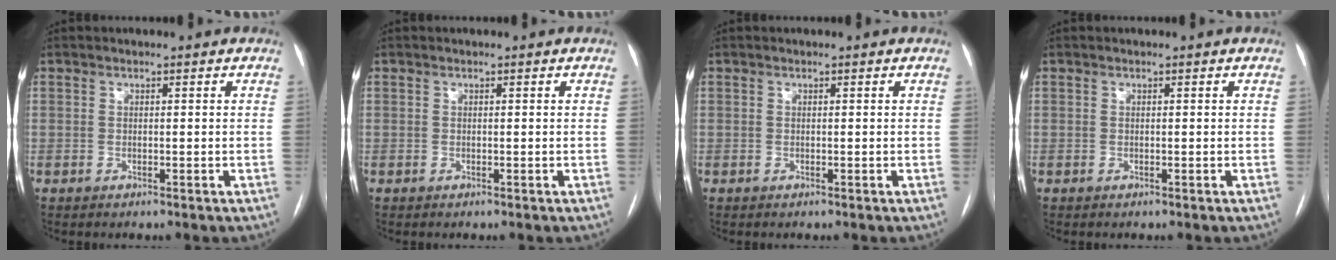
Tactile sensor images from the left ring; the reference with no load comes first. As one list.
[{"total": 0.0}, {"total": 0.0}, {"total": 0.0}]